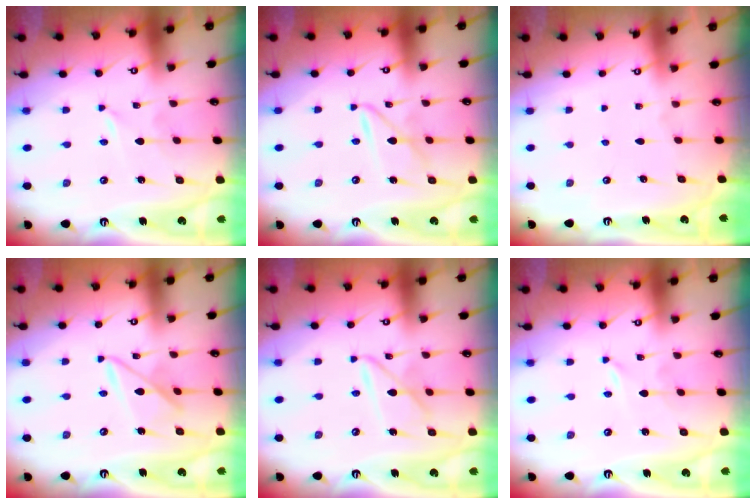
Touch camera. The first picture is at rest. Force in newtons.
{"total": 6.6, "press": 6.6, "slide": 0.6}
{"total": 0.5, "press": 0.5, "slide": 0.1}
{"total": 9.1, "press": 9.1, "slide": 0.5}
{"total": 8.2, "press": 8.2, "slide": 0.6}
{"total": 0.0}